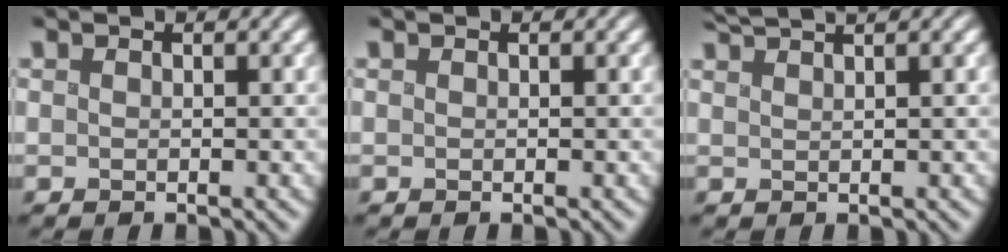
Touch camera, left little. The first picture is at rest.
{"total": 0.0}
{"total": 2.4, "force": [2.2, -0.5, 0.7], "torque": [-0.020, 0.017, 0.046]}